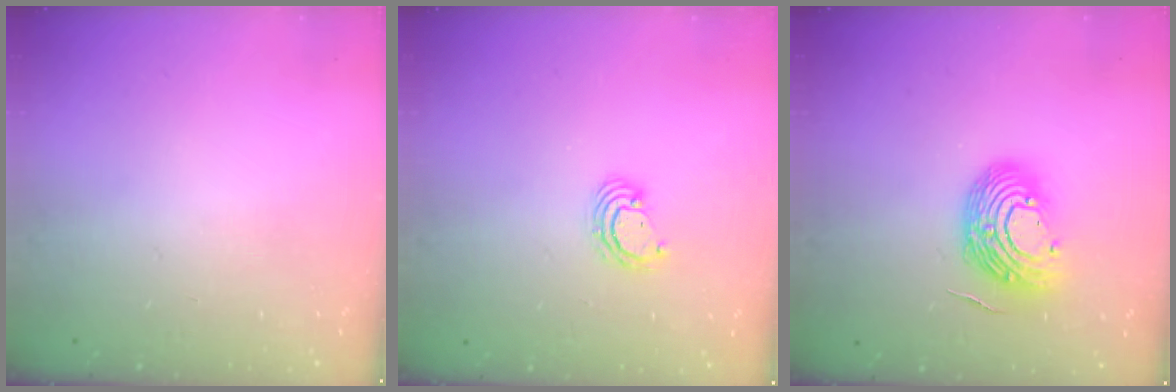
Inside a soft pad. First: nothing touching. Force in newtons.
{"total": 3.9, "press": 3.8, "slide": 0.2}
{"total": 12.6, "press": 12.5, "slide": 1.7}